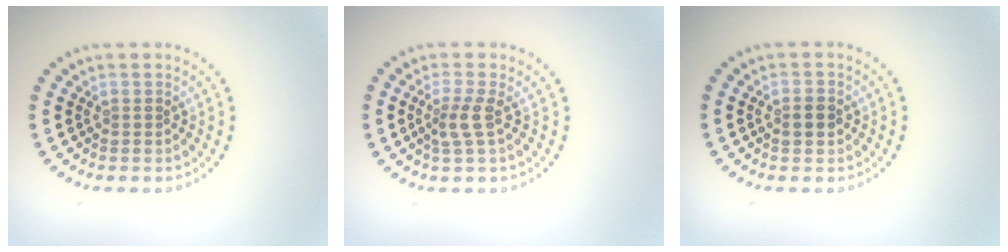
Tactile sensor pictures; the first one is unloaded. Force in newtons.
{"total": 2.0, "press": 1.6, "slide": 1.3}
{"total": 1.9, "press": 1.9, "slide": 0.1}